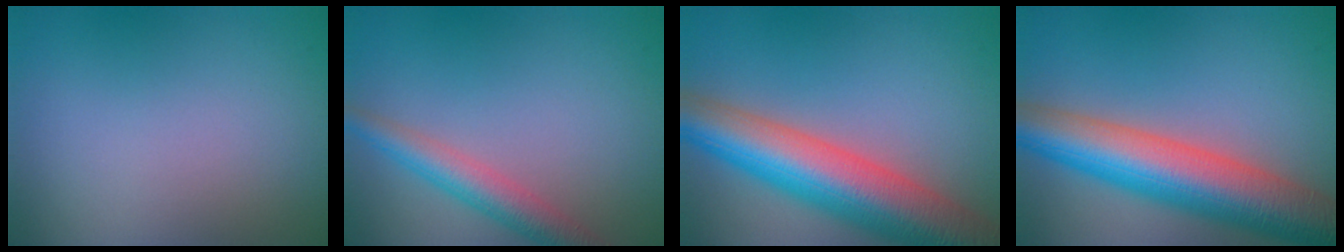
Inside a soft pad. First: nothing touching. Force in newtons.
{"total": 3.8, "press": 3.8, "slide": 0.1}
{"total": 11.0, "press": 11.0, "slide": 0.6}
{"total": 10.3, "press": 10.3, "slide": 0.6}